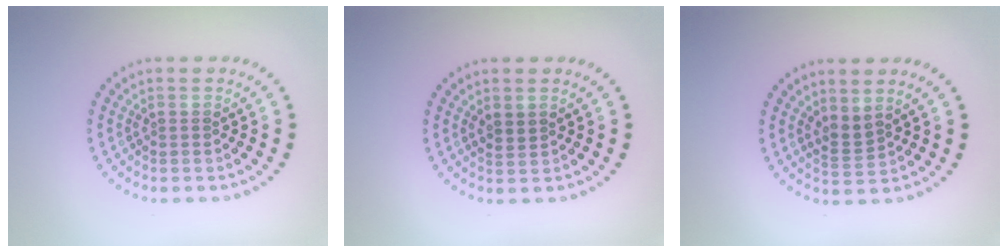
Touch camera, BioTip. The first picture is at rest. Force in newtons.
{"total": 1.3, "press": 1.1, "slide": 0.7}
{"total": 1.8, "press": 1.3, "slide": 1.3}